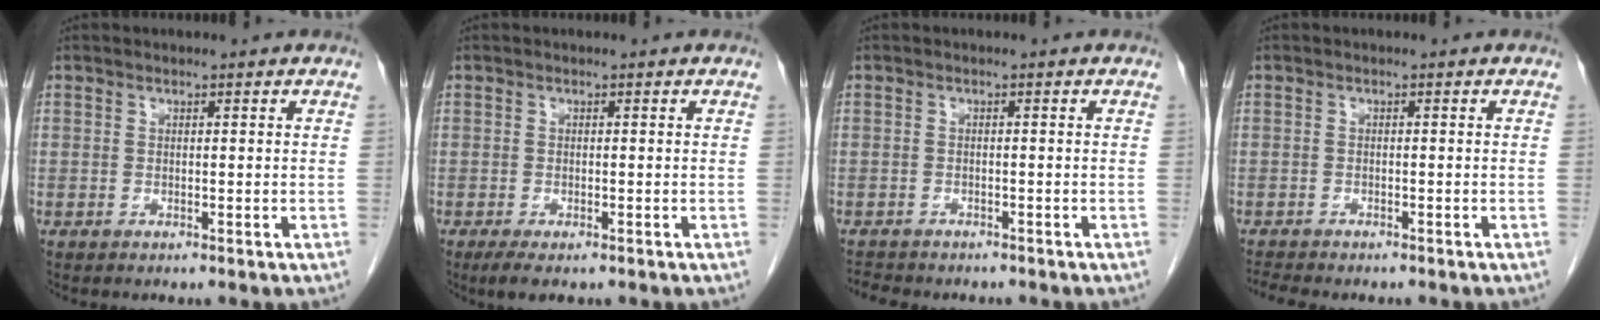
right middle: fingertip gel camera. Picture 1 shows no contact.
{"total": 3.3, "force": [-2.2, 1.1, 2.2], "torque": [-0.038, -0.007, -0.032]}
{"total": 4.9, "force": [-4.3, 1.8, 1.6], "torque": [-0.031, -0.006, -0.059]}
{"total": 4.0, "force": [-3.6, 0.9, 1.6], "torque": [-0.029, -0.009, -0.053]}